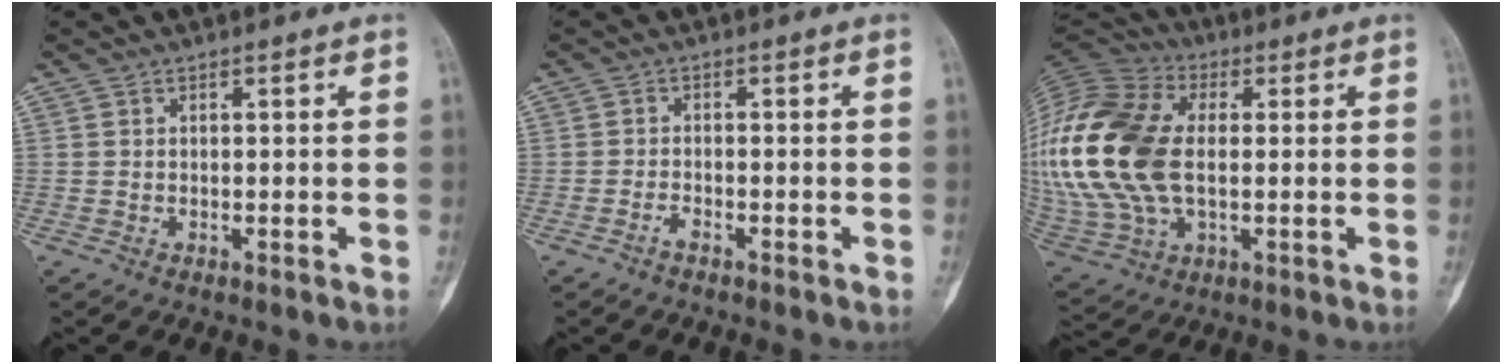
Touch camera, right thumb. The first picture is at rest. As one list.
[{"total": 1.5, "force": [-1.3, 0.3, 0.7], "torque": [-0.015, 0.007, -0.025]}, {"total": 25.3, "force": [0.8, 15.4, 20.1], "torque": [-0.468, 0.001, 0.016]}]